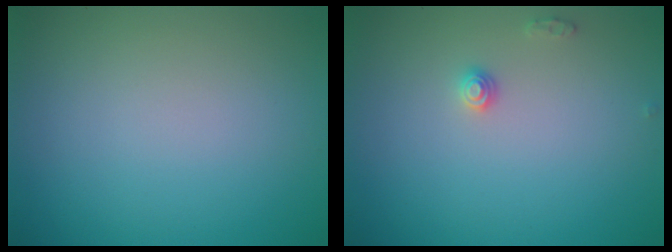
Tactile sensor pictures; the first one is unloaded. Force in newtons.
{"total": 1.0, "press": 1.0, "slide": 0.1}